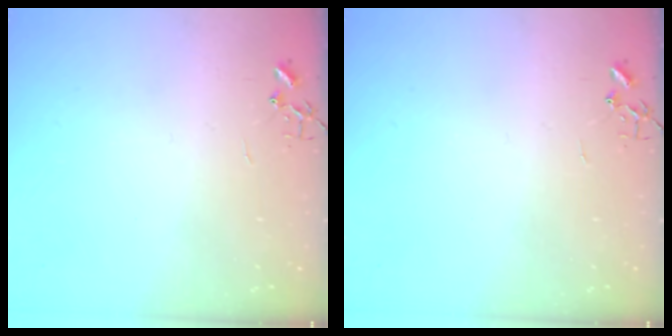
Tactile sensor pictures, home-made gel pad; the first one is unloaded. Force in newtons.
{"total": 0.0}